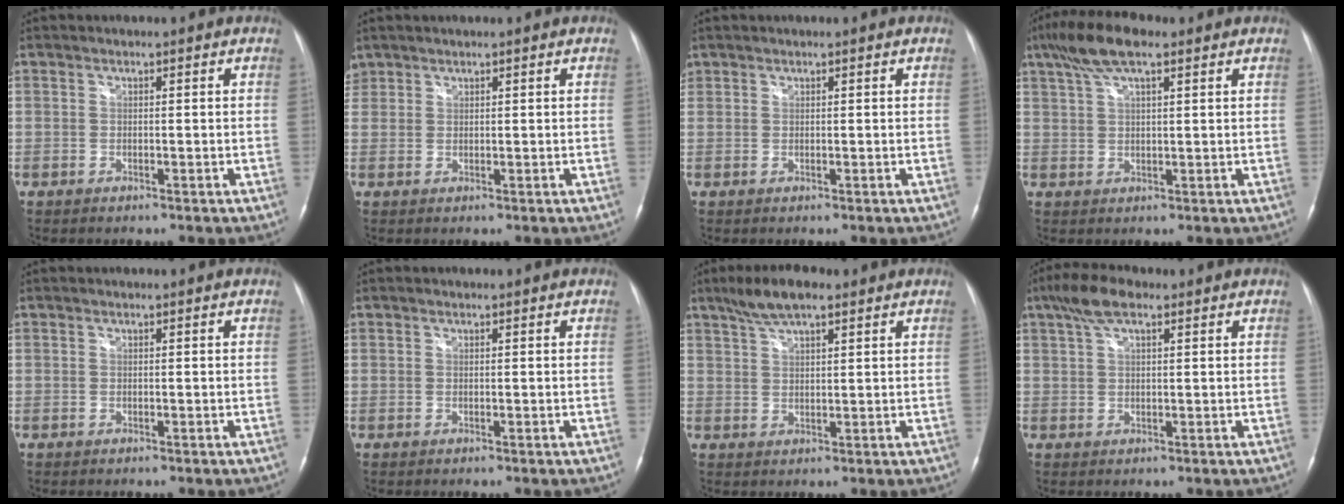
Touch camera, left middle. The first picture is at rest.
{"total": 2.5, "force": [1.8, 1.7, 0.1], "torque": [-0.005, 0.013, 0.037]}
{"total": 0.8, "force": [0.6, 0.6, 0.0], "torque": [0.004, 0.008, 0.011]}
{"total": 8.1, "force": [5.2, 2.0, 6.0], "torque": [-0.124, 0.026, 0.091]}
{"total": 0.0}
{"total": 0.0}
{"total": 6.6, "force": [4.7, 1.5, 4.4], "torque": [-0.093, 0.018, 0.085]}
{"total": 5.8, "force": [3.5, 1.8, 4.2], "torque": [-0.093, 0.024, 0.064]}